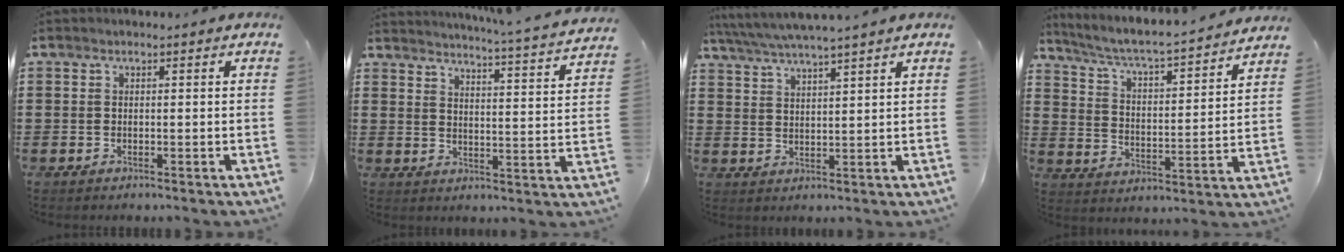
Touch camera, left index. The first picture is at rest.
{"total": 4.1, "force": [3.8, -0.9, 1.0], "torque": [-0.030, -0.039, 0.057]}
{"total": 4.0, "force": [3.8, -0.6, 1.4], "torque": [-0.040, -0.017, 0.066]}
{"total": 4.0, "force": [3.6, -0.2, 1.7], "torque": [-0.054, -0.038, 0.048]}